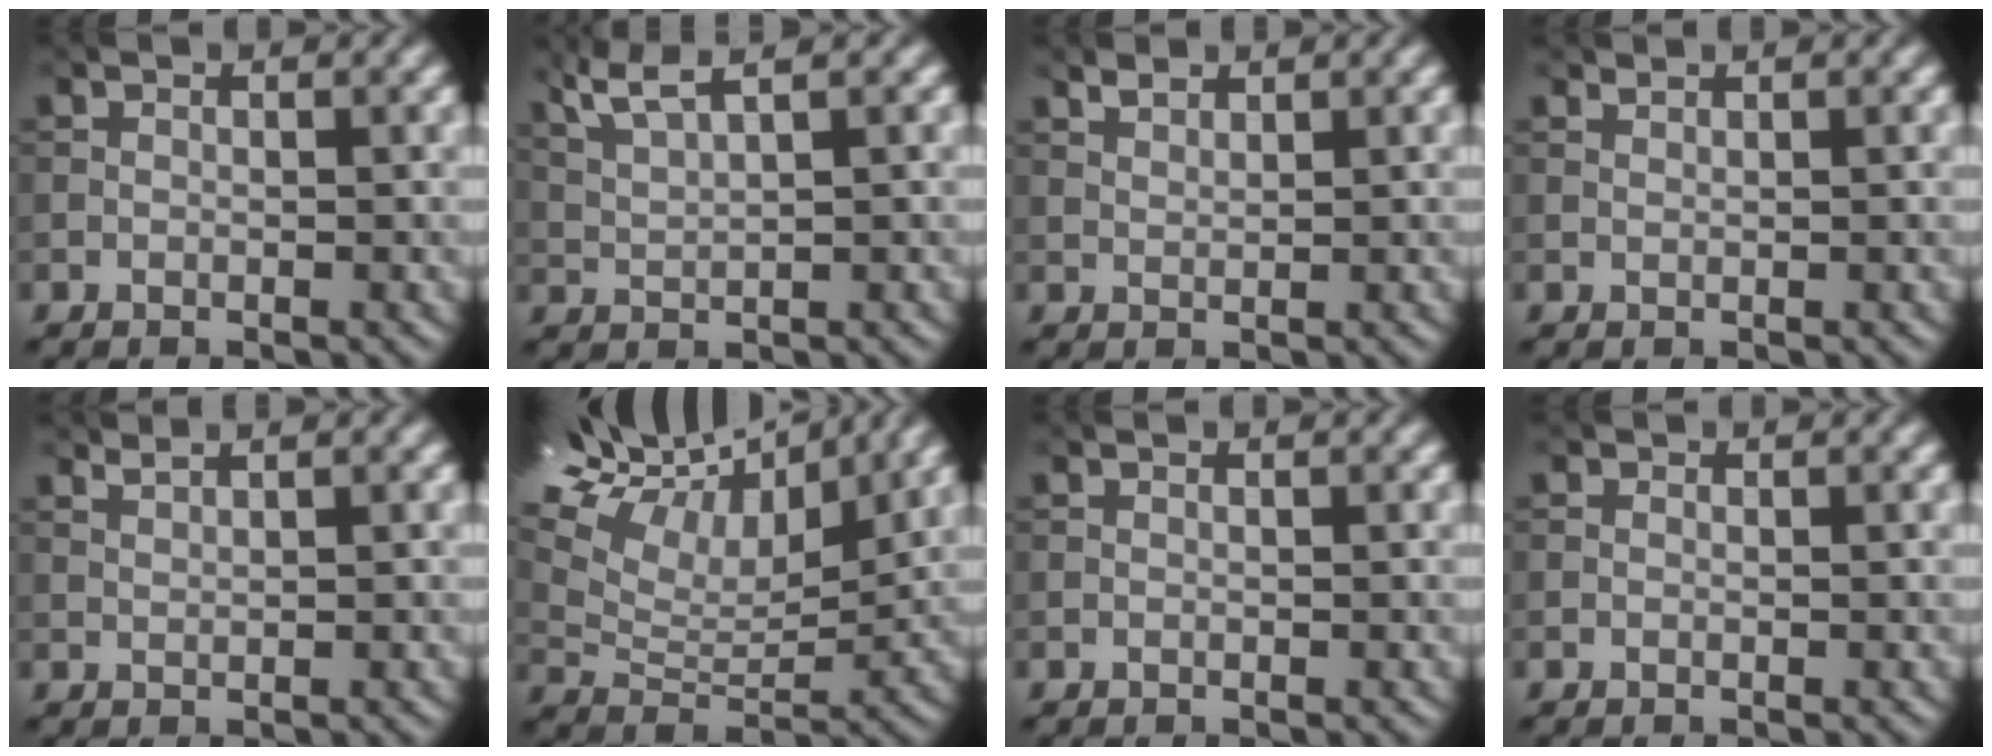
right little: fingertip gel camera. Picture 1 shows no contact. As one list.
[{"total": 3.9, "force": [2.6, 0.7, 2.8], "torque": [-0.058, 0.010, 0.057]}, {"total": 1.2, "force": [1.0, 0.2, 0.5], "torque": [-0.015, 0.000, 0.023]}, {"total": 0.8, "force": [0.7, 0.1, 0.3], "torque": [-0.005, 0.000, 0.010]}, {"total": 1.9, "force": [1.5, 0.5, 1.0], "torque": [-0.010, 0.000, 0.018]}, {"total": 13.3, "force": [9.6, 5.5, 7.3], "torque": [-0.169, 0.038, 0.140]}, {"total": 0.0}, {"total": 0.0}]